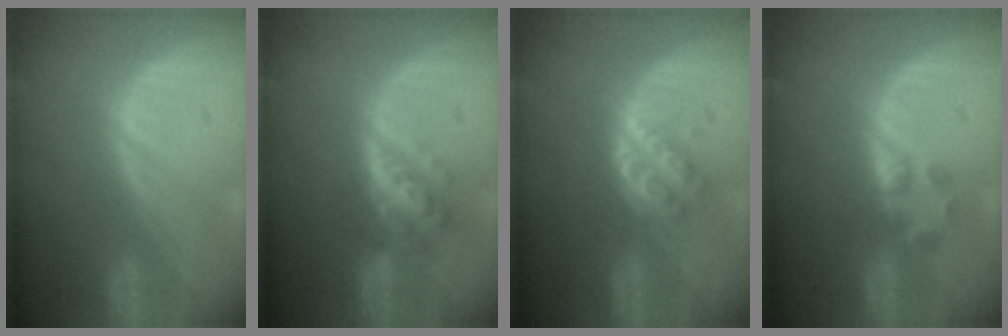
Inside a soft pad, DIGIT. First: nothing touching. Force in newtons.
{"total": 5.7, "press": 5.2, "slide": 2.3}
{"total": 4.9, "press": 4.3, "slide": 2.3}
{"total": 2.6, "press": 2.4, "slide": 0.9}